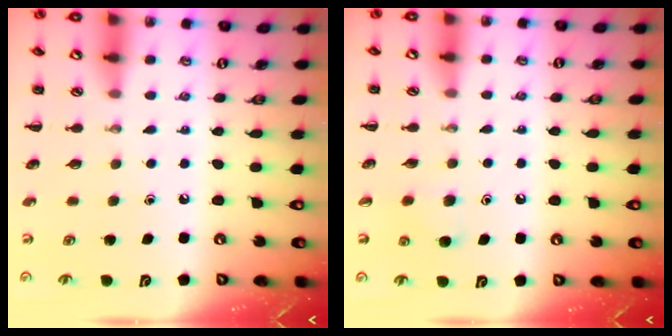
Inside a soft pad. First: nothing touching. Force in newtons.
{"total": 4.1, "press": 3.8, "slide": 1.5}